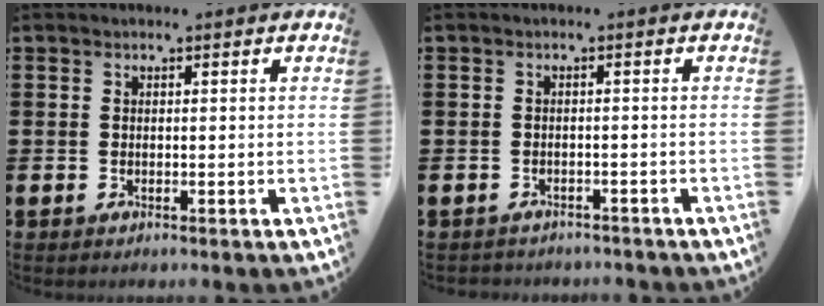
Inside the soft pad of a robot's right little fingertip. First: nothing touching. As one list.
[{"total": 1.0, "force": [-1.0, 0.2, -0.2], "torque": [-0.001, 0.002, -0.023]}]